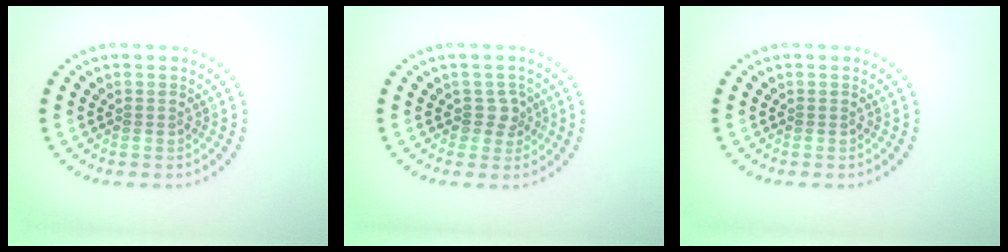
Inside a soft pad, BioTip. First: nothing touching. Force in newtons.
{"total": 1.8, "press": 1.4, "slide": 1.1}
{"total": 0.0}